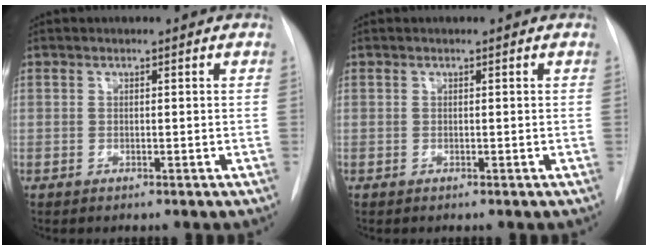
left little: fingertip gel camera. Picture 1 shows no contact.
{"total": 0.0}